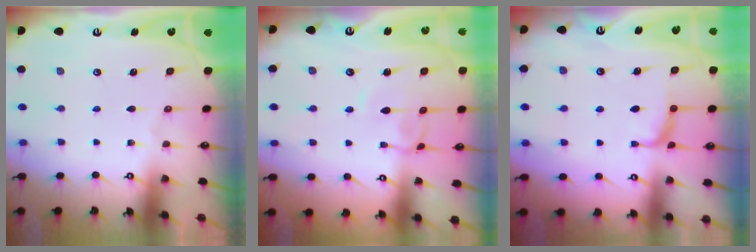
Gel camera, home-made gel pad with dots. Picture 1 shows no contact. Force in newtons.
{"total": 1.9, "press": 1.9, "slide": 0.2}
{"total": 1.0, "press": 0.9, "slide": 0.4}